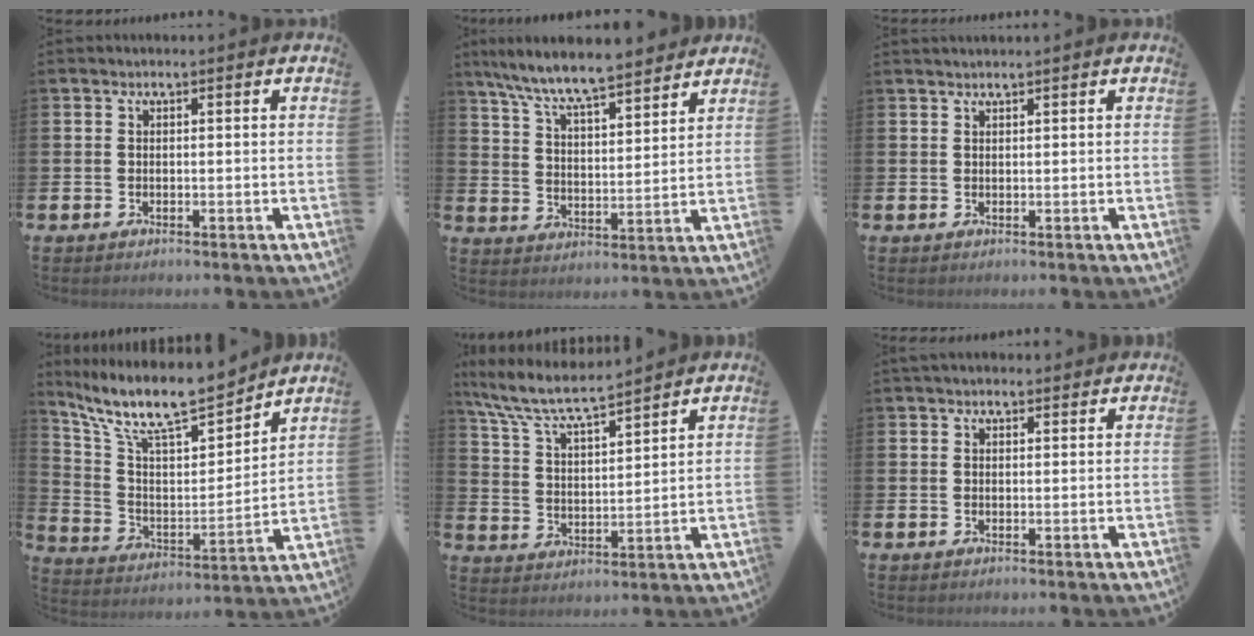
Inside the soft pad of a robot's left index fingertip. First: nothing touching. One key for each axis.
{"total": 8.6, "fx": 8.0, "fy": 0.9, "fz": 2.8, "tx": -0.087, "ty": -0.050, "tz": 0.144}
{"total": 0.8, "fx": 0.8, "fy": -0.1, "fz": 0.1, "tx": 0.002, "ty": -0.001, "tz": 0.014}
{"total": 11.2, "fx": 9.8, "fy": 2.6, "fz": 4.8, "tx": -0.122, "ty": -0.072, "tz": 0.167}
{"total": 7.9, "fx": 7.2, "fy": 0.8, "fz": 3.0, "tx": -0.089, "ty": -0.042, "tz": 0.126}
{"total": 1.6, "fx": 1.4, "fy": 0.6, "fz": 0.5, "tx": 0.001, "ty": 0.000, "tz": 0.024}